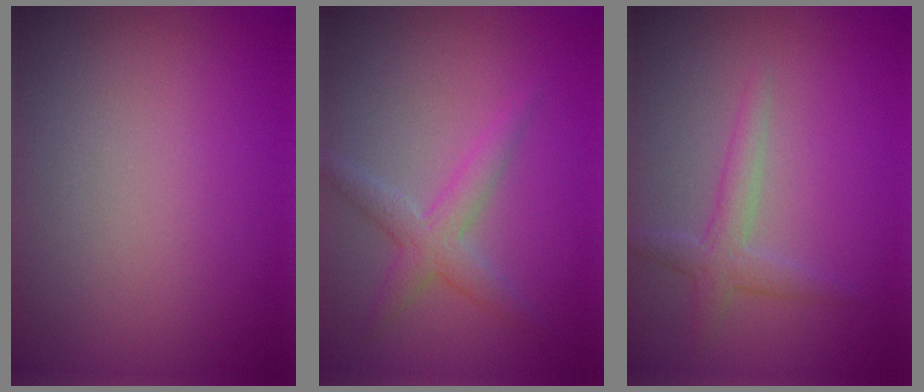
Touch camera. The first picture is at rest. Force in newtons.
{"total": 2.7, "press": 2.7, "slide": 0.1}
{"total": 2.2, "press": 2.2, "slide": 0.1}